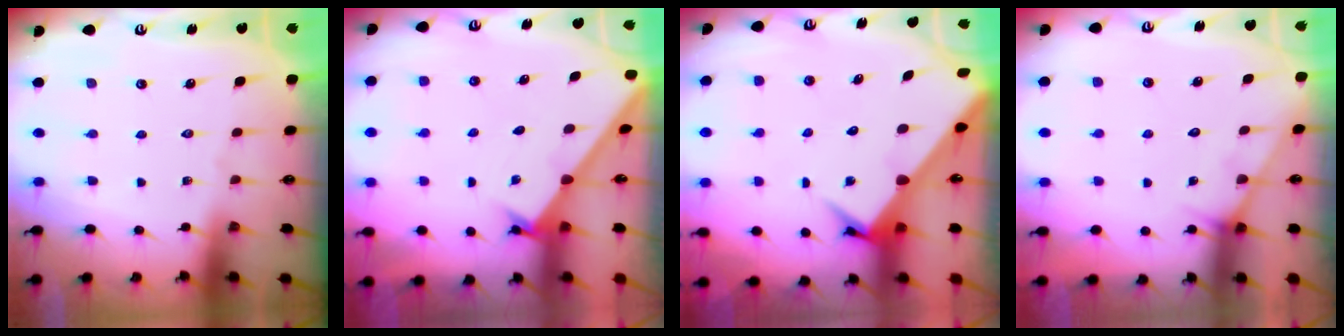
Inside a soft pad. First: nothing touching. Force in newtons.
{"total": 1.7, "press": 1.7, "slide": 0.2}
{"total": 4.5, "press": 4.5, "slide": 0.3}
{"total": 5.2, "press": 5.2, "slide": 0.5}